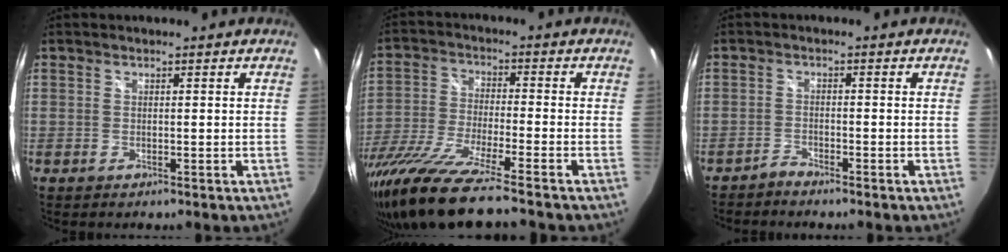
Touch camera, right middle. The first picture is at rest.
{"total": 18.6, "force": [-15.2, 0.0, 10.7], "torque": [-0.219, -0.060, -0.279]}
{"total": 1.8, "force": [-1.8, 0.1, 0.1], "torque": [-0.008, -0.002, -0.036]}